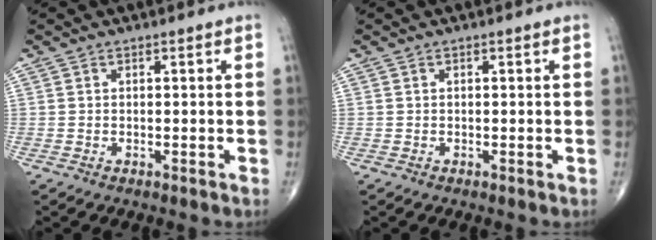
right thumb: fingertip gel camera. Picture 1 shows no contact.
{"total": 0.0}